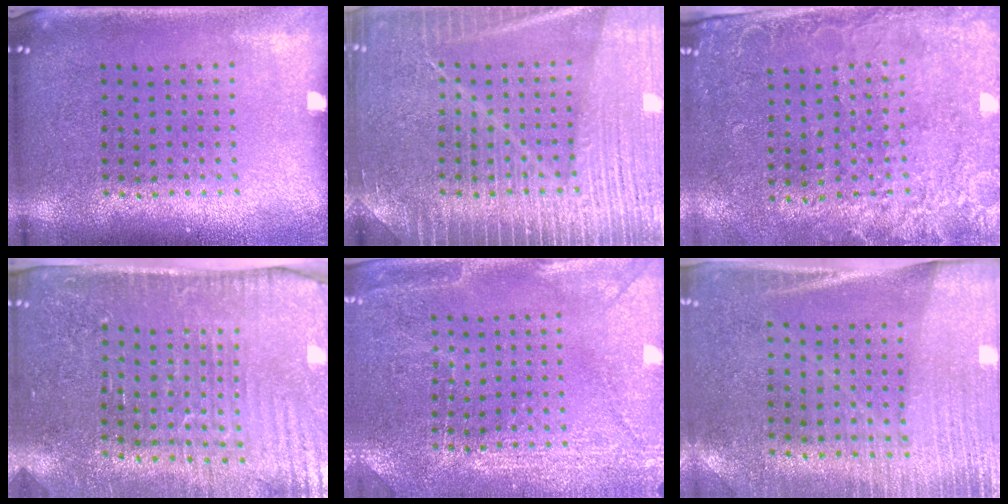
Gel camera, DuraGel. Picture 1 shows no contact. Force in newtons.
{"total": 6.8, "press": 6.7, "slide": 1.0}
{"total": 2.6, "press": 2.2, "slide": 1.4}
{"total": 3.7, "press": 3.5, "slide": 1.2}
{"total": 2.9, "press": 2.8, "slide": 0.7}
{"total": 2.9, "press": 2.6, "slide": 1.3}